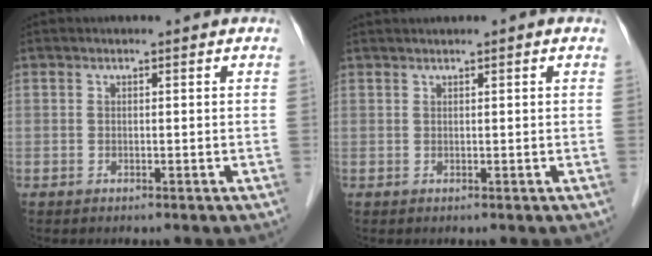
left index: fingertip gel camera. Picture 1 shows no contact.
{"total": 1.5, "force": [1.1, -0.2, 1.0], "torque": [-0.020, 0.014, 0.024]}